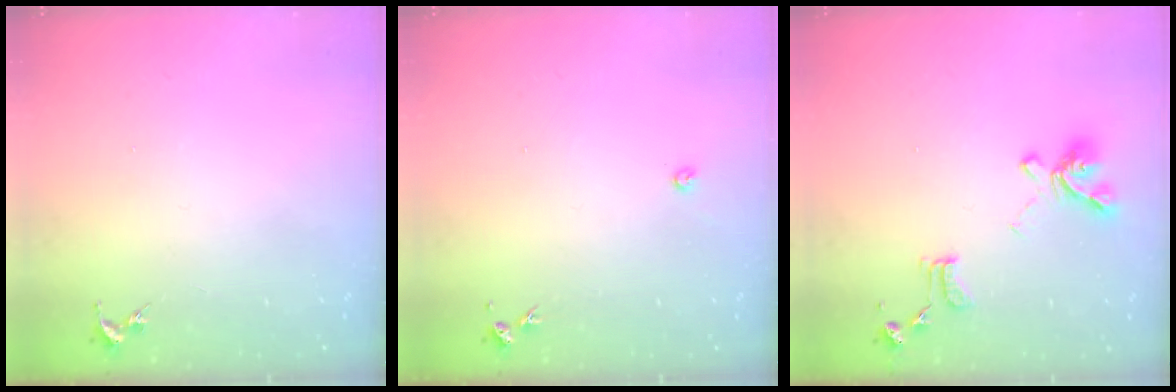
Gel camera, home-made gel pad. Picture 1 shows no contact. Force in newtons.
{"total": 2.4, "press": 2.4, "slide": 0.3}
{"total": 15.5, "press": 15.4, "slide": 1.6}